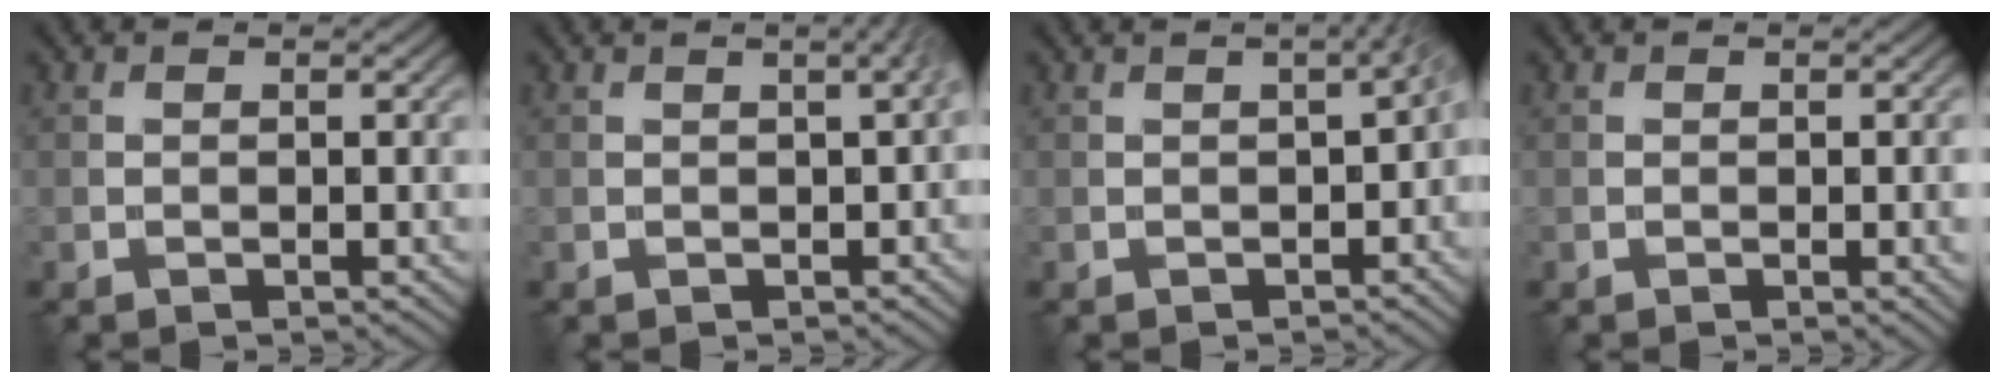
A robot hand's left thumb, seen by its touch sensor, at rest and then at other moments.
{"total": 2.8, "force": [0.4, 0.8, 2.6], "torque": [-0.015, 0.012, 0.003]}
{"total": 2.8, "force": [-0.4, 0.8, 2.7], "torque": [-0.027, 0.000, 0.004]}
{"total": 2.2, "force": [-0.3, 0.5, 2.1], "torque": [-0.026, 0.000, -0.002]}